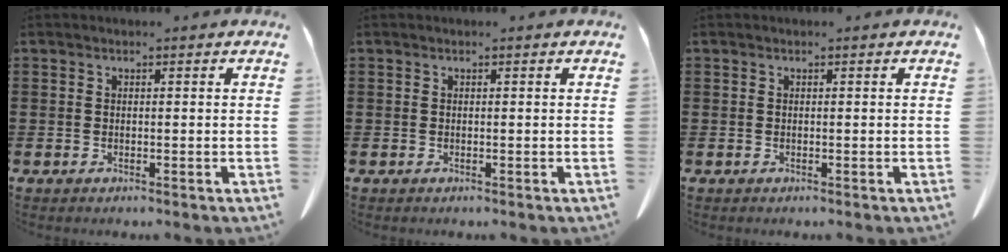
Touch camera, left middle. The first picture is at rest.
{"total": 0.0}
{"total": 0.0}